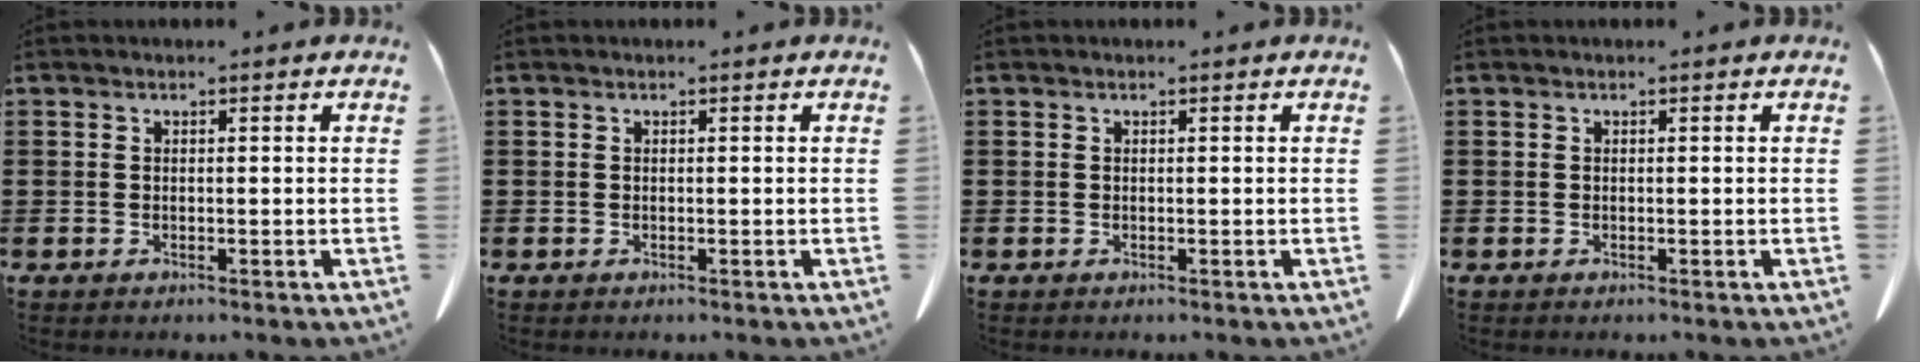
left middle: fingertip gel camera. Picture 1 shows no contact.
{"total": 0.0}
{"total": 0.0}
{"total": 0.0}